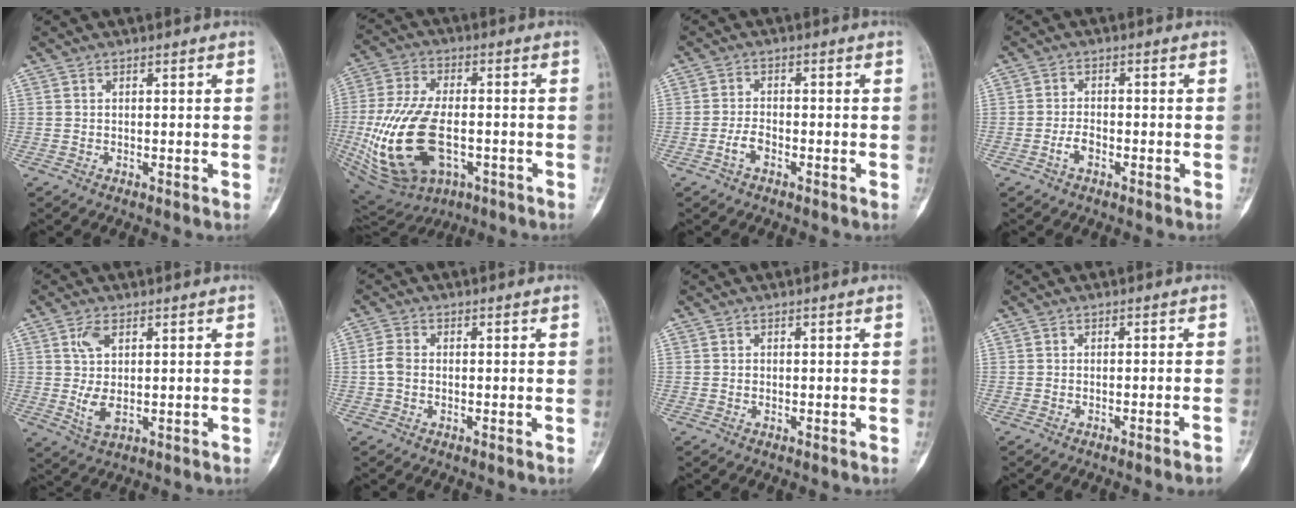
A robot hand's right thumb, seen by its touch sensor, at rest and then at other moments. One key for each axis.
{"total": 21.6, "fx": -4.4, "fy": 12.6, "fz": 17.0, "tx": -0.352, "ty": 0.003, "tz": -0.055}
{"total": 2.7, "fx": -1.5, "fy": 1.3, "fz": 1.8, "tx": -0.038, "ty": 0.012, "tz": -0.031}
{"total": 2.5, "fx": -1.3, "fy": 1.3, "fz": 1.7, "tx": -0.035, "ty": 0.010, "tz": -0.027}
{"total": 6.0, "fx": 1.1, "fy": 3.0, "fz": 5.1, "tx": -0.105, "ty": -0.003, "tz": 0.026}
{"total": 2.7, "fx": -0.4, "fy": 1.9, "fz": 1.9, "tx": -0.039, "ty": 0.005, "tz": -0.016}
{"total": 0.0}
{"total": 3.0, "fx": -2.2, "fy": -0.2, "fz": 1.9, "tx": -0.028, "ty": 0.016, "tz": -0.022}